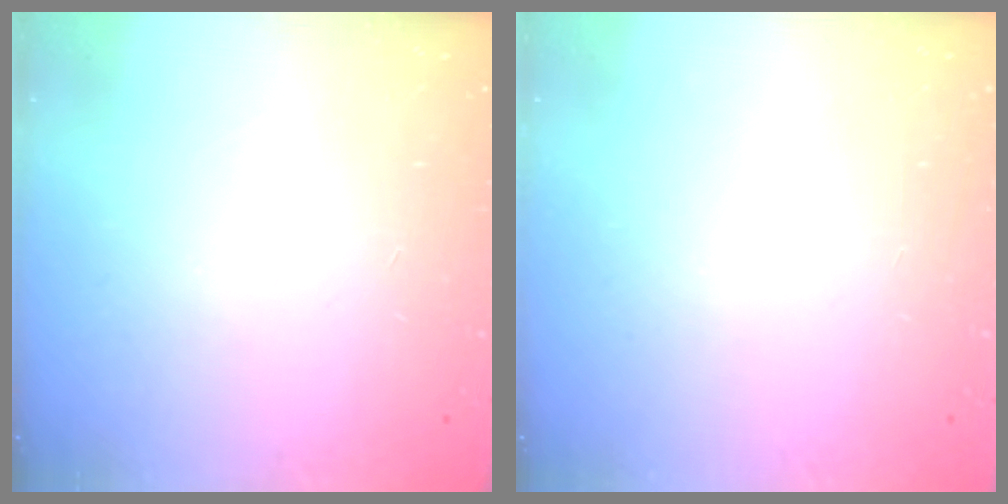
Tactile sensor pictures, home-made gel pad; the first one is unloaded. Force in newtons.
{"total": 0.0}